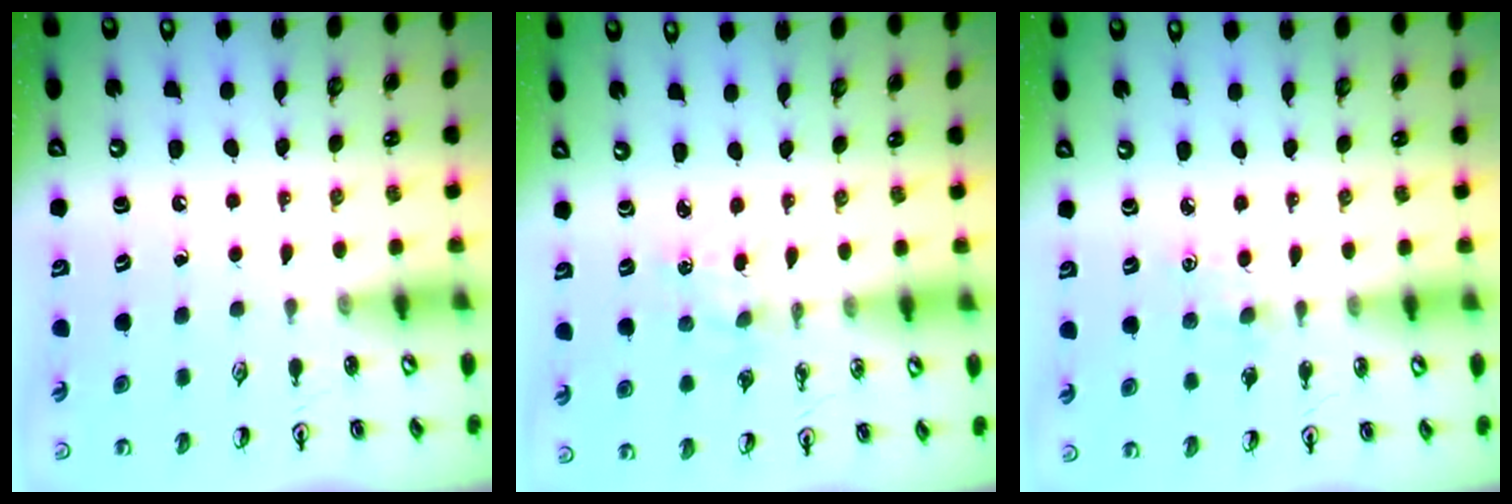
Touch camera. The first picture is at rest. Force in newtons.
{"total": 1.5, "press": 1.5, "slide": 0.2}
{"total": 2.0, "press": 2.0, "slide": 0.3}